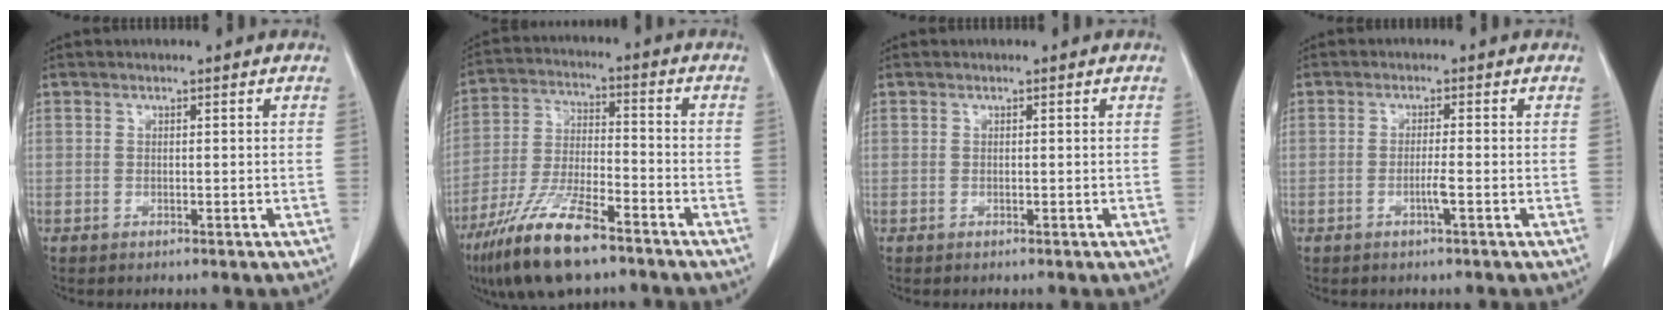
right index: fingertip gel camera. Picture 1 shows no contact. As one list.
[{"total": 13.9, "force": [-9.5, 3.0, 9.7], "torque": [-0.197, -0.022, -0.172]}, {"total": 0.0}, {"total": 2.2, "force": [-0.8, -0.3, 2.0], "torque": [-0.039, -0.002, -0.016]}]